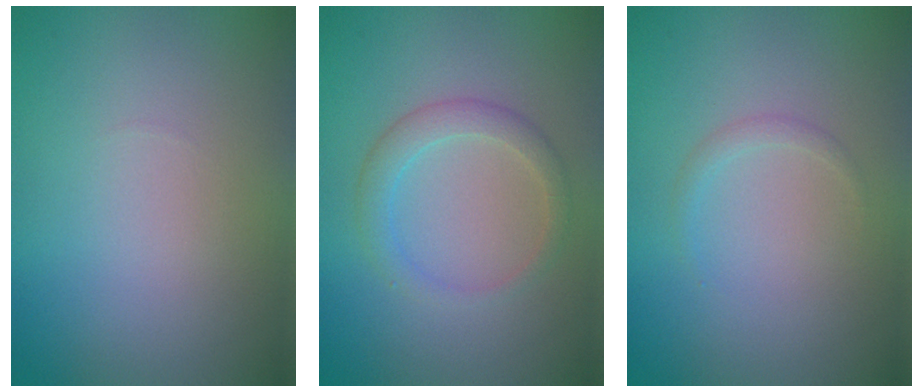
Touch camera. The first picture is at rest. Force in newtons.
{"total": 2.2, "press": 2.2, "slide": 0.1}
{"total": 0.7, "press": 0.7, "slide": 0.0}